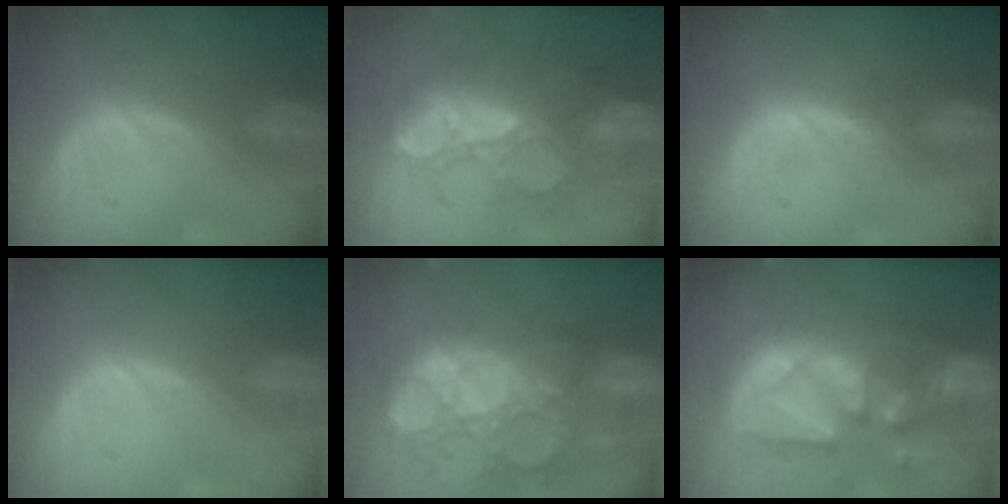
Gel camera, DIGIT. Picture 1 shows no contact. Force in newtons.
{"total": 10.3, "press": 9.7, "slide": 3.7}
{"total": 1.1, "press": 1.1, "slide": 0.3}
{"total": 0.0}
{"total": 15.0, "press": 12.5, "slide": 8.2}
{"total": 12.9, "press": 11.2, "slide": 6.3}